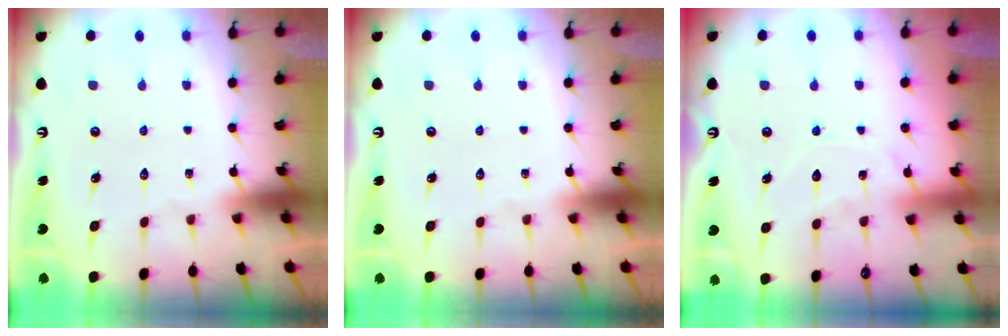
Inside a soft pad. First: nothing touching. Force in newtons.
{"total": 0.0}
{"total": 9.2, "press": 9.1, "slide": 0.8}